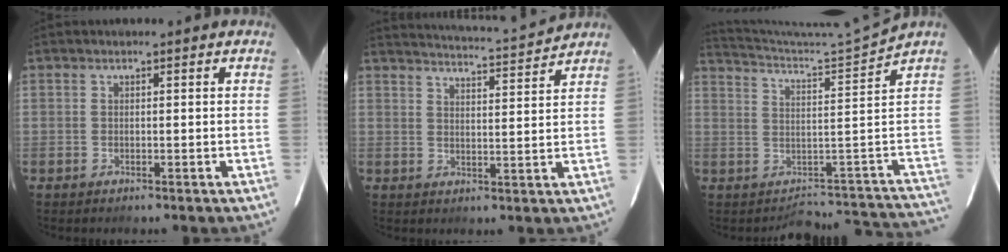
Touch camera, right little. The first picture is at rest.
{"total": 11.3, "force": [11.0, -1.2, 2.2], "torque": [-0.044, -0.017, 0.152]}
{"total": 8.4, "force": [-2.6, -3.4, 7.2], "torque": [-0.087, 0.043, -0.013]}